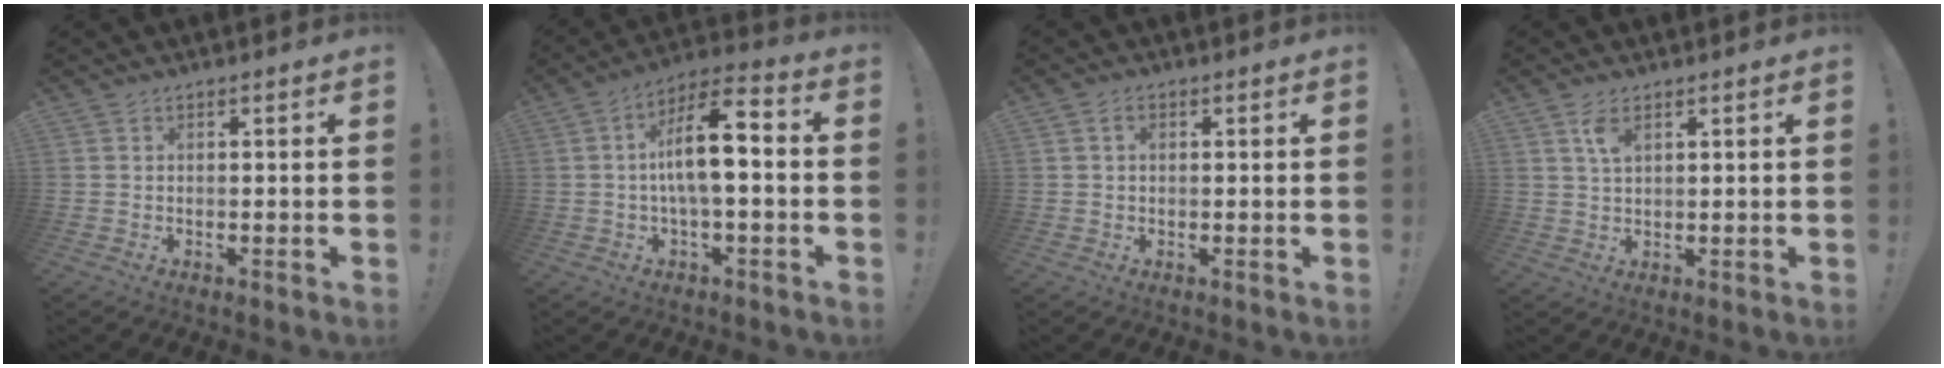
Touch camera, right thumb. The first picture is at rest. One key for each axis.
{"total": 13.0, "fx": 0.1, "fy": 4.3, "fz": 12.3, "tx": -0.208, "ty": 0.001, "tz": -0.007}
{"total": 1.8, "fx": 0.5, "fy": 1.2, "fz": 1.3, "tx": -0.024, "ty": 0.004, "tz": 0.009}
{"total": 3.8, "fx": 1.8, "fy": 1.6, "fz": 2.9, "tx": -0.054, "ty": -0.004, "tz": 0.031}